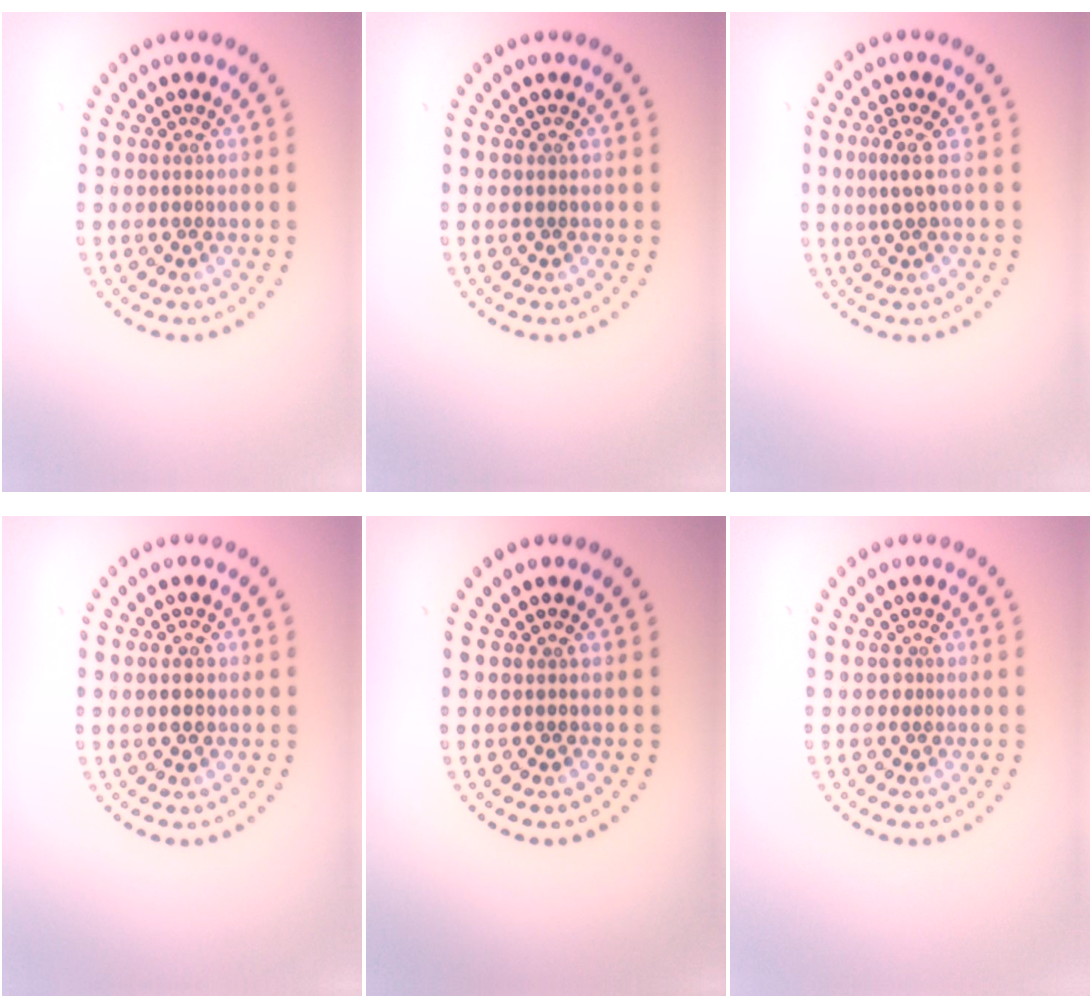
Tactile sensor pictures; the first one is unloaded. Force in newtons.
{"total": 0.0}
{"total": 2.1, "press": 1.5, "slide": 1.5}
{"total": 2.1, "press": 2.1, "slide": 0.1}
{"total": 0.0}
{"total": 0.7, "press": 0.5, "slide": 0.6}